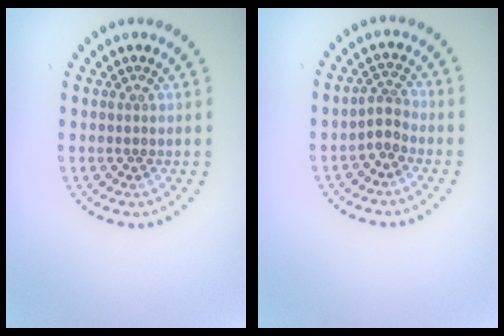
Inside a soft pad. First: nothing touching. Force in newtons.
{"total": 1.8, "press": 1.3, "slide": 1.3}